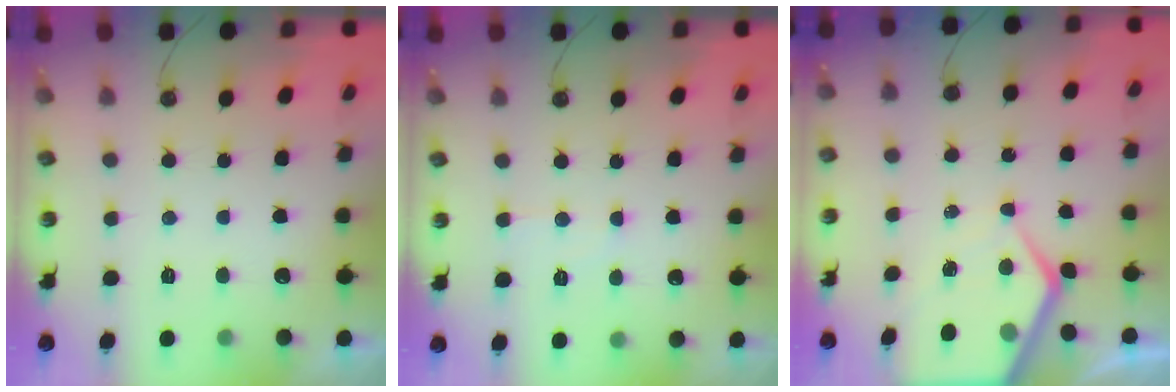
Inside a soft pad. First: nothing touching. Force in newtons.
{"total": 5.4, "press": 5.4, "slide": 0.7}
{"total": 8.9, "press": 8.9, "slide": 0.7}